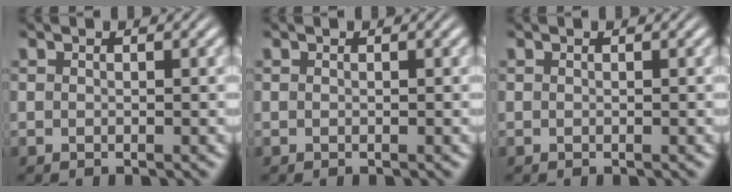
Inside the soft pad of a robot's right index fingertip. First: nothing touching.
{"total": 0.0}
{"total": 0.0}